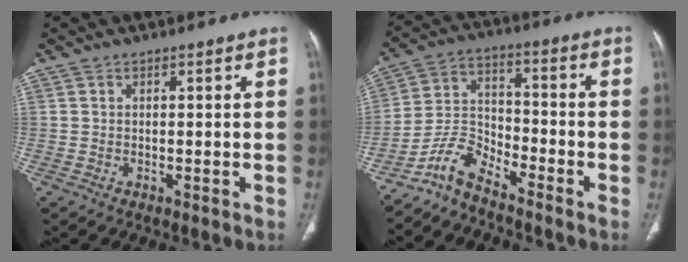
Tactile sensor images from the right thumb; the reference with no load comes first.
{"total": 7.2, "force": [-6.4, 1.9, 2.7], "torque": [-0.055, 0.062, -0.133]}